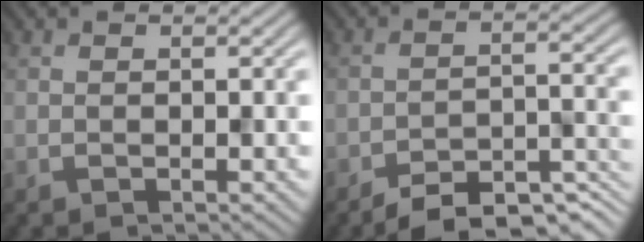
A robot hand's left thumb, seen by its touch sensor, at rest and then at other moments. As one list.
[{"total": 7.7, "force": [-6.4, 1.9, 3.8], "torque": [-0.055, 0.005, -0.104]}]